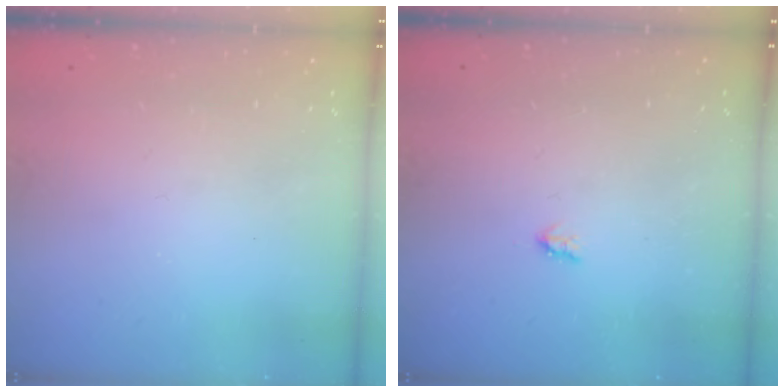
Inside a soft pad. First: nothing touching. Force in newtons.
{"total": 1.9, "press": 1.9, "slide": 0.3}